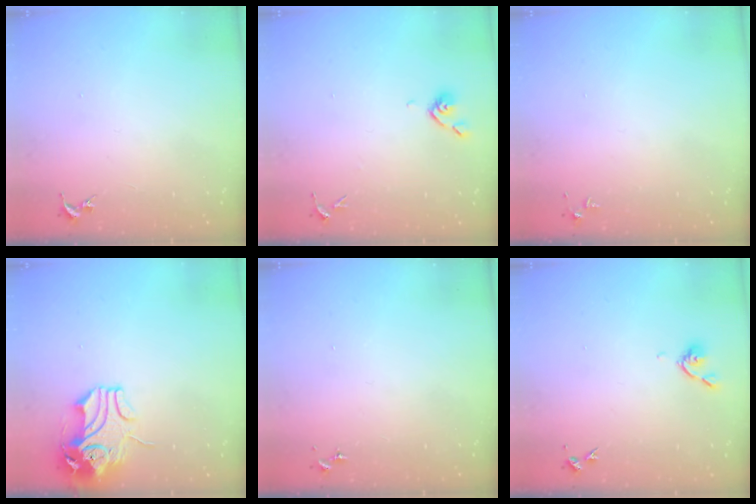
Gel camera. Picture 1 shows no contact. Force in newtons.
{"total": 5.1, "press": 5.0, "slide": 0.8}
{"total": 3.1, "press": 3.1, "slide": 0.4}
{"total": 11.3, "press": 11.2, "slide": 2.0}
{"total": 0.0}
{"total": 5.1, "press": 5.0, "slide": 0.8}